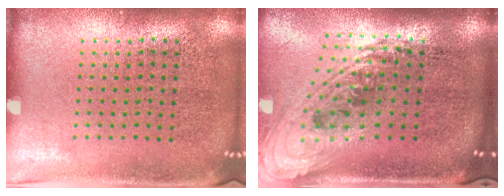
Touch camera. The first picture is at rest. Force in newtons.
{"total": 2.4, "press": 1.7, "slide": 1.7}